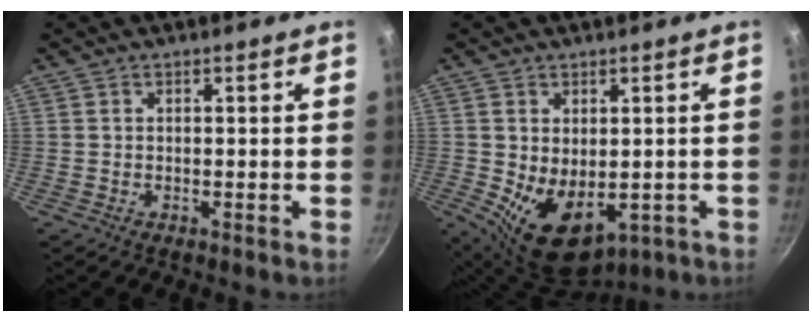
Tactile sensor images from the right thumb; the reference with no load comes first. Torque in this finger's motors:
{"motor_torque": [-0.41, 0.96, 0.55, 0.56, 0.13]}